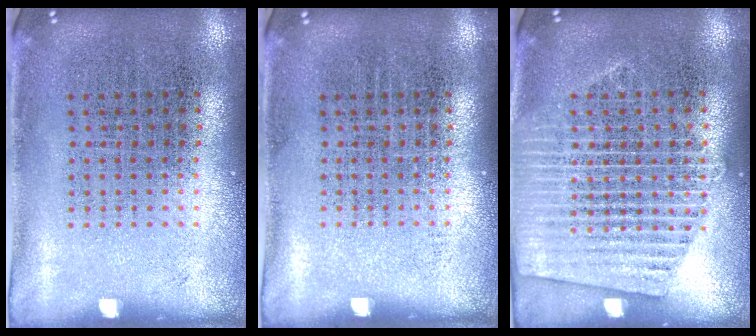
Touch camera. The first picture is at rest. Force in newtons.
{"total": 0.0}
{"total": 1.8, "press": 1.7, "slide": 0.3}